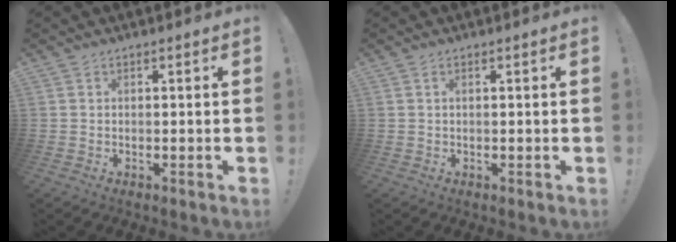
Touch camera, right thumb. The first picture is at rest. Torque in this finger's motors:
{"motor_torque": [-0.22, -0.38, -0.30, -0.05, 0.04]}